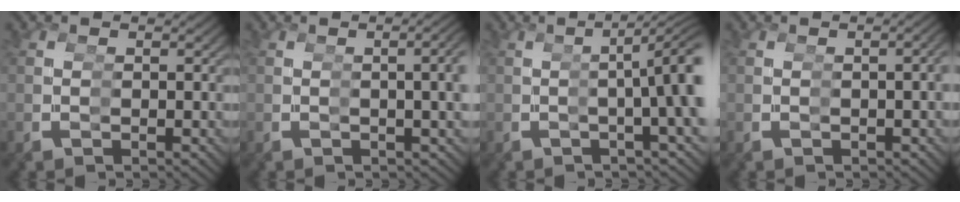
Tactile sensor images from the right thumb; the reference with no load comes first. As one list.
[{"total": 3.6, "force": [0.3, 0.5, 3.6], "torque": [-0.036, 0.016, 0.002]}, {"total": 6.8, "force": [0.2, 1.3, 6.7], "torque": [-0.086, 0.019, -0.003]}, {"total": 1.7, "force": [-0.2, 0.0, 1.7], "torque": [-0.027, 0.005, 0.000]}]